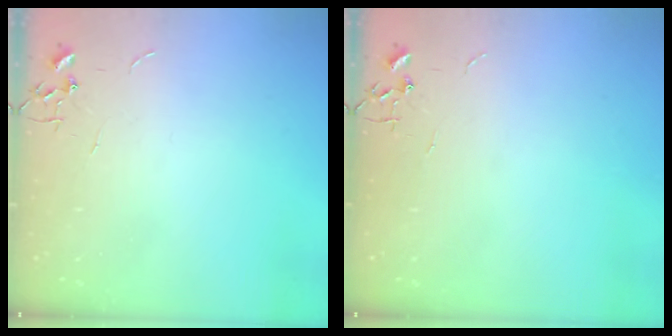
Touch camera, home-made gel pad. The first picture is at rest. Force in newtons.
{"total": 0.0}